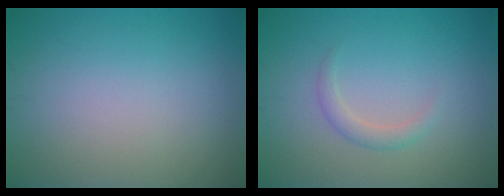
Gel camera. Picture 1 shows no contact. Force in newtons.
{"total": 1.4, "press": 1.4, "slide": 0.1}